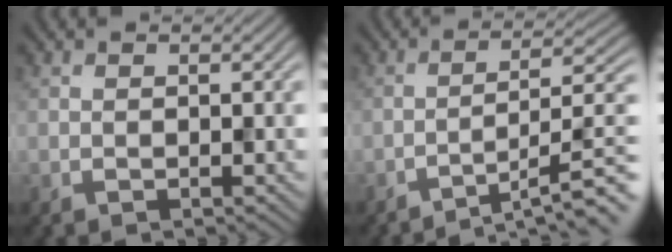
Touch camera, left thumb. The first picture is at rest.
{"total": 9.5, "force": [-6.8, 1.4, 6.5], "torque": [-0.092, 0.015, -0.094]}